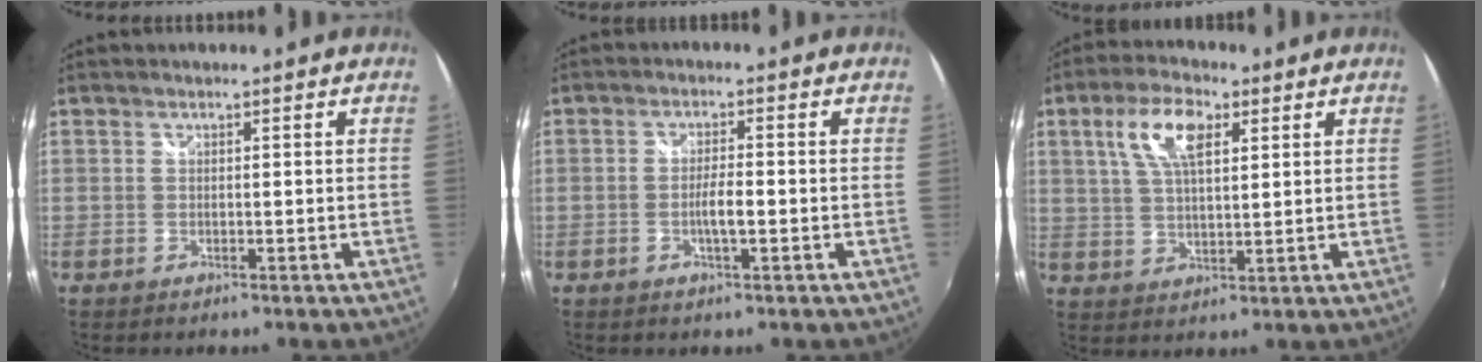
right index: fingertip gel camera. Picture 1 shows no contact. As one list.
[{"total": 3.2, "force": [-1.0, 0.4, 3.0], "torque": [-0.057, 0.002, -0.017]}, {"total": 9.1, "force": [3.8, 3.8, 7.3], "torque": [-0.142, 0.016, 0.071]}]